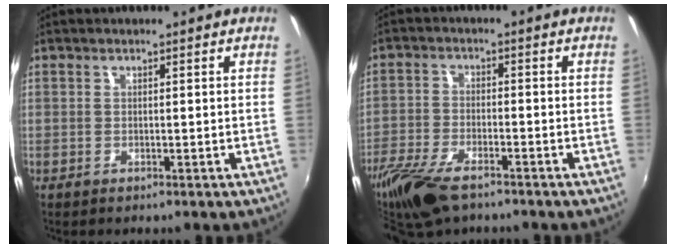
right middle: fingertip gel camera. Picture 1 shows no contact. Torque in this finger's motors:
{"motor_torque": [0.71, -0.74, 0.16, 0.10]}